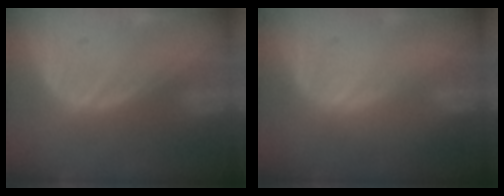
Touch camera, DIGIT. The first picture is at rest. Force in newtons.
{"total": 0.0}